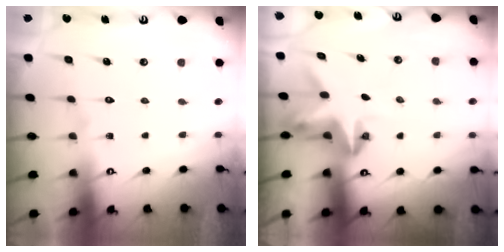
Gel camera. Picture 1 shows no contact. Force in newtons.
{"total": 3.4, "press": 3.4, "slide": 0.2}